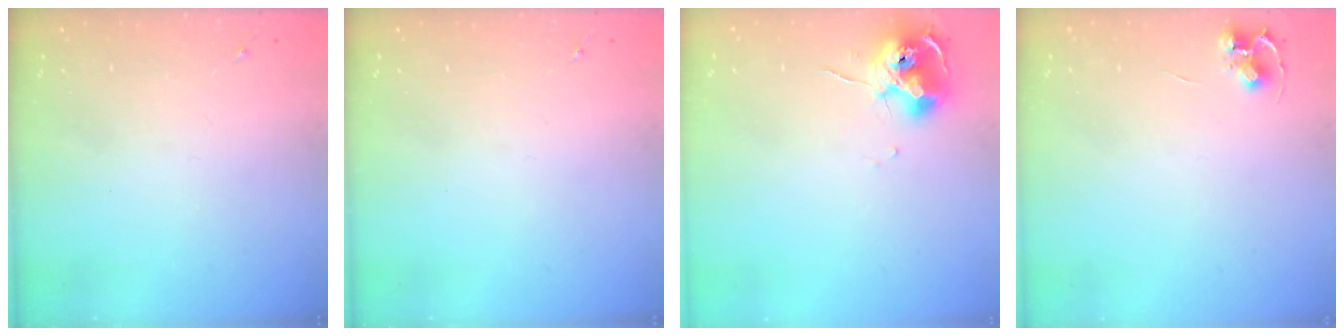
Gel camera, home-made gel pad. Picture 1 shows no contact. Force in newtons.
{"total": 0.0}
{"total": 10.4, "press": 10.3, "slide": 0.7}
{"total": 4.7, "press": 4.7, "slide": 0.4}